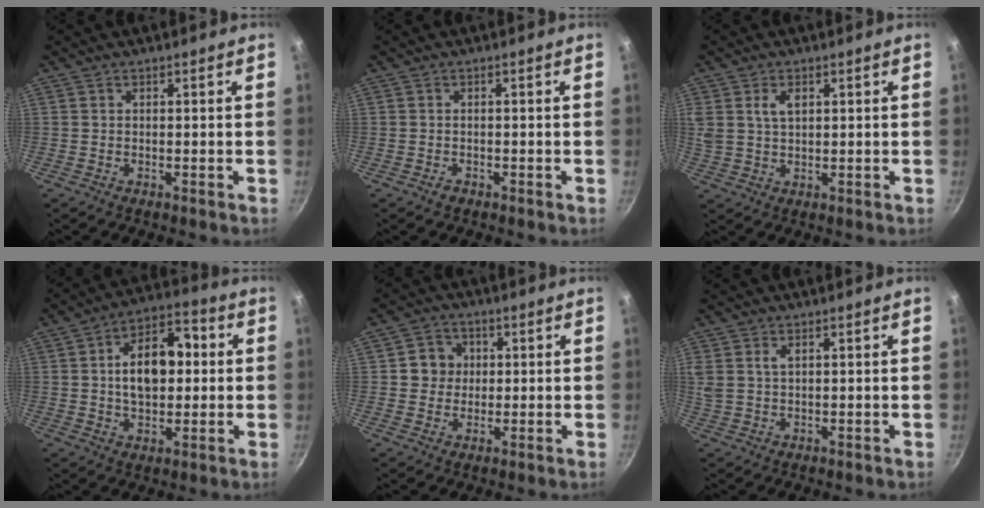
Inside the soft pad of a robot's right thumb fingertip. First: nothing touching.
{"total": 0.8, "force": [-0.6, 0.5, 0.3], "torque": [-0.004, 0.003, -0.011]}
{"total": 4.9, "force": [1.8, 2.9, 3.5], "torque": [-0.067, -0.002, 0.041]}
{"total": 13.9, "force": [1.4, 8.3, 11.1], "torque": [-0.150, 0.023, 0.015]}
{"total": 5.8, "force": [0.8, 5.4, 2.0], "torque": [-0.001, 0.006, 0.008]}
{"total": 3.3, "force": [1.3, 1.8, 2.5], "torque": [-0.064, 0.006, 0.034]}